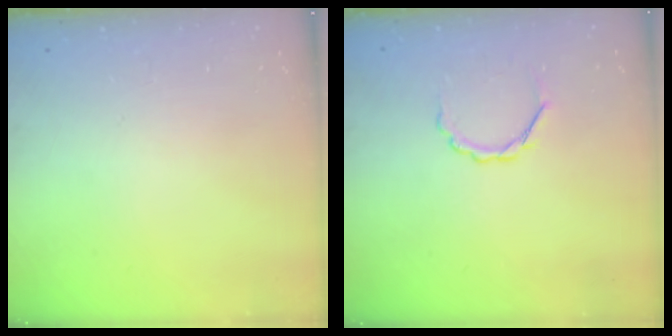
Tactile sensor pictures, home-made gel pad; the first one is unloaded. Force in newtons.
{"total": 3.4, "press": 3.2, "slide": 1.0}